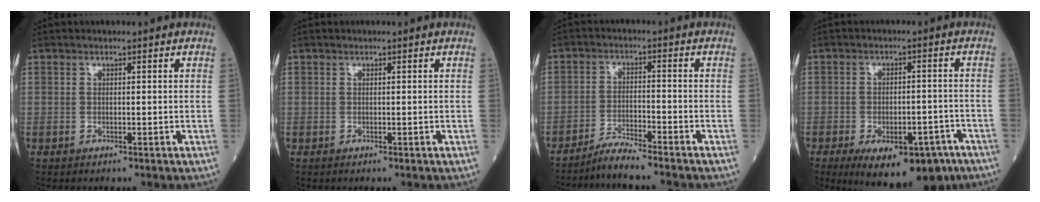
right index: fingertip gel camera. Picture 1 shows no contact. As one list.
[{"total": 0.0}, {"total": 4.5, "force": [-4.2, -0.6, 1.5], "torque": [-0.030, -0.016, -0.083]}, {"total": 14.6, "force": [-8.9, 6.7, 9.4], "torque": [-0.125, 0.002, -0.123]}]